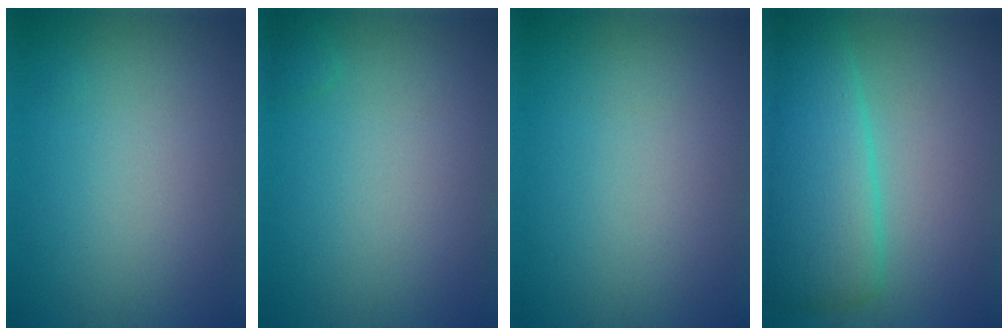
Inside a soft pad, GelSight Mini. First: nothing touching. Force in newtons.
{"total": 0.9, "press": 0.9, "slide": 0.2}
{"total": 0.0}
{"total": 6.8, "press": 6.8, "slide": 0.3}